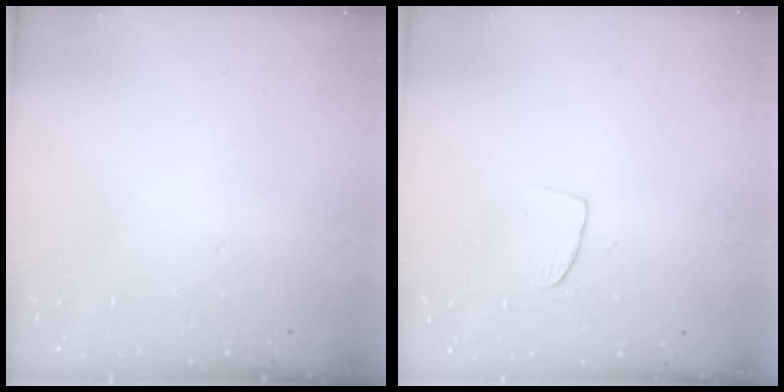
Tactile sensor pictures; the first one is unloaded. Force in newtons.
{"total": 6.0, "press": 5.9, "slide": 0.5}